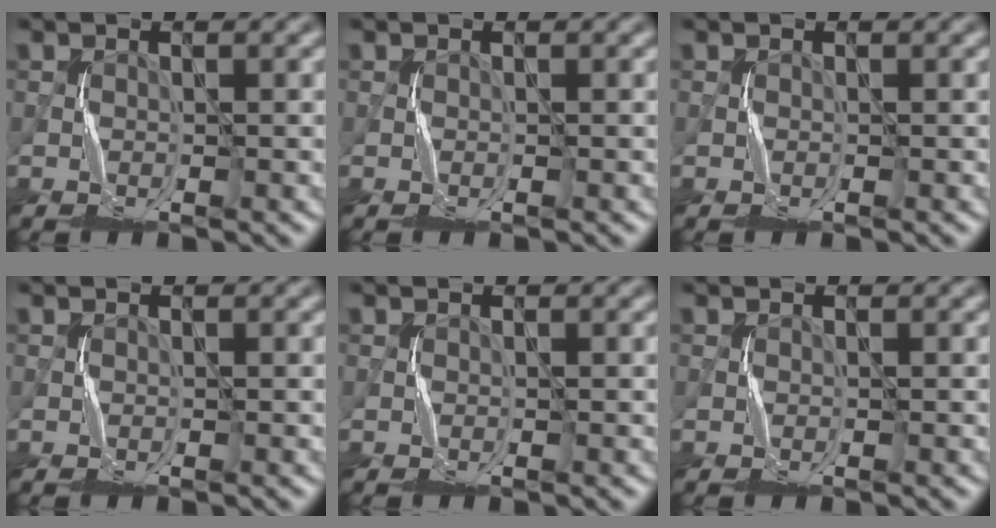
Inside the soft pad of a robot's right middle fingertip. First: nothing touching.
{"total": 0.0}
{"total": 0.0}
{"total": 0.0}
{"total": 0.0}
{"total": 0.0}